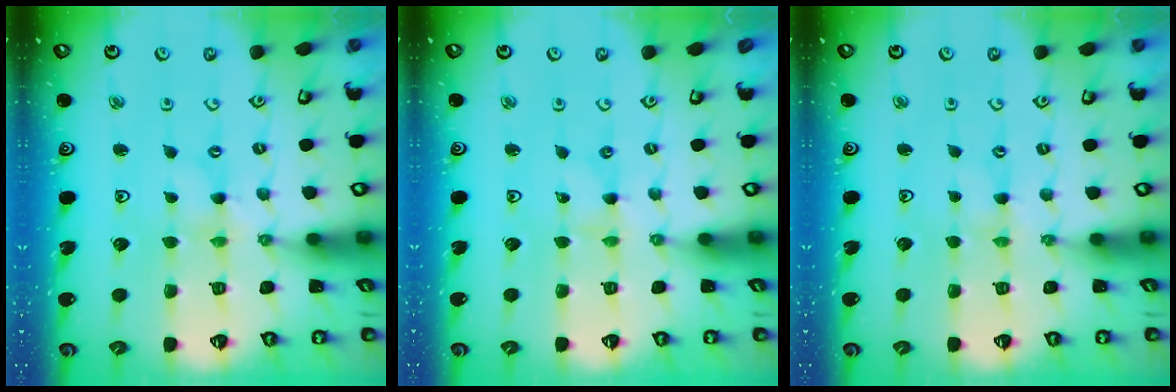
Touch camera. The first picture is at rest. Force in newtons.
{"total": 0.0}
{"total": 0.0}